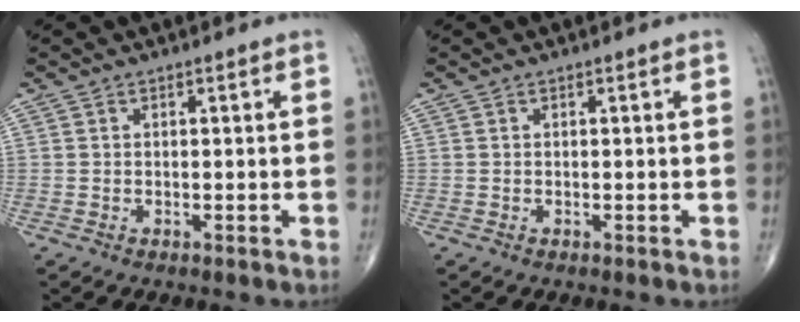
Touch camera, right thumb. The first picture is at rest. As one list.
[{"total": 0.0}]